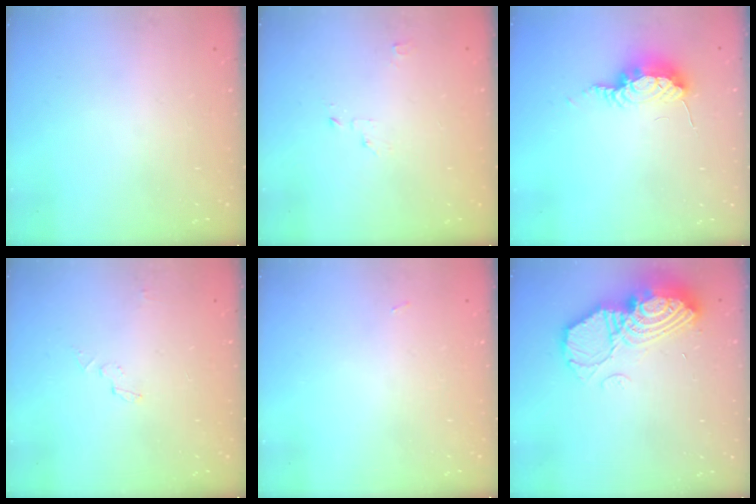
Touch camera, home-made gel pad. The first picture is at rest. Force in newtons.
{"total": 2.1, "press": 2.1, "slide": 0.2}
{"total": 8.0, "press": 7.8, "slide": 1.8}
{"total": 2.8, "press": 2.8, "slide": 0.2}
{"total": 11.6, "press": 2.7, "slide": 11.3}
{"total": 16.5, "press": 16.4, "slide": 1.2}